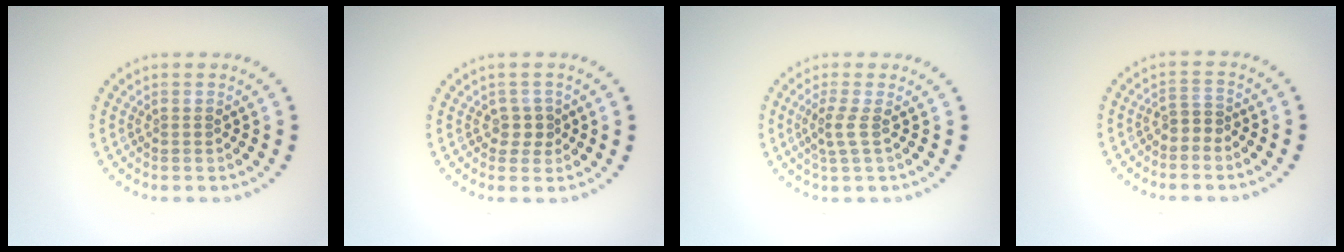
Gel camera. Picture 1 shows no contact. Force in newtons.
{"total": 1.6, "press": 1.3, "slide": 0.9}
{"total": 1.8, "press": 1.4, "slide": 1.2}
{"total": 1.6, "press": 1.2, "slide": 1.0}